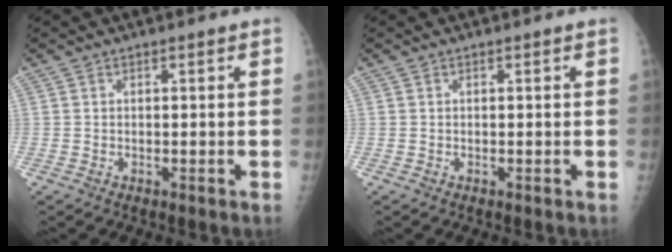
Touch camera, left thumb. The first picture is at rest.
{"total": 0.0}